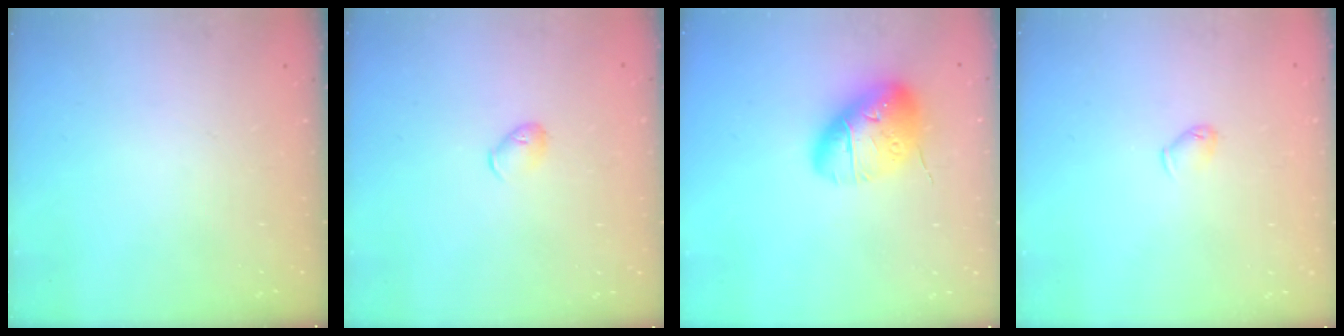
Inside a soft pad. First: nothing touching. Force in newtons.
{"total": 4.7, "press": 4.6, "slide": 0.8}
{"total": 16.2, "press": 16.0, "slide": 3.0}
{"total": 3.7, "press": 3.6, "slide": 0.8}